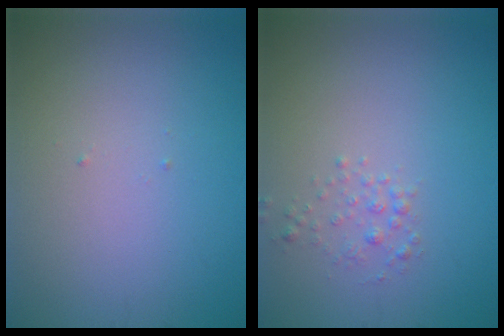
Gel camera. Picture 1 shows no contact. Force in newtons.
{"total": 1.1, "press": 1.1, "slide": 0.1}